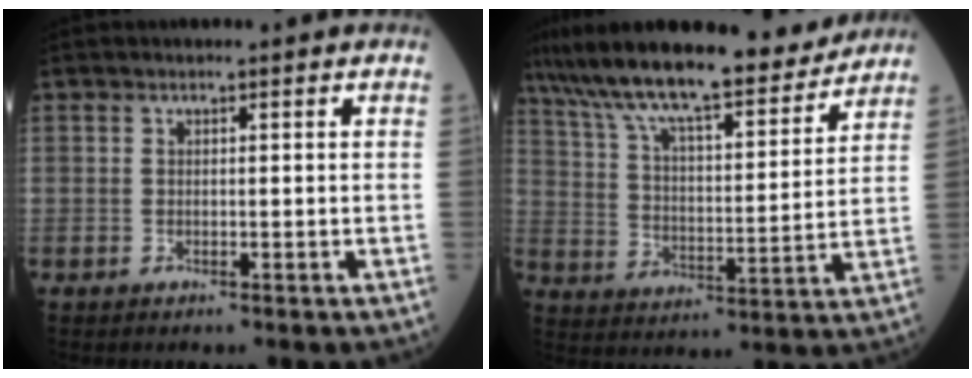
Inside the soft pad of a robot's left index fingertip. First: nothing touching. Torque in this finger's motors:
{"motor_torque": [1.09, -1.05, 0.71, 0.19]}